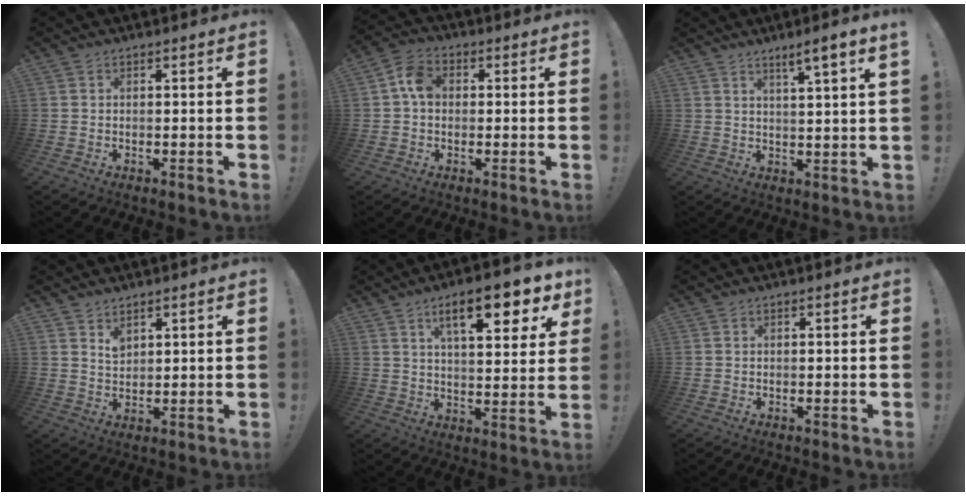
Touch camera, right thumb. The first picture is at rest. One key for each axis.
{"total": 7.0, "fx": 0.4, "fy": 5.3, "fz": 4.6, "tx": -0.077, "ty": 0.016, "tz": 0.008}
{"total": 5.2, "fx": 3.3, "fy": -1.1, "fz": 3.8, "tx": -0.052, "ty": -0.021, "tz": 0.047}
{"total": 3.2, "fx": 2.5, "fy": 1.6, "fz": 1.3, "tx": -0.011, "ty": -0.020, "tz": 0.043}
{"total": 14.7, "fx": 7.6, "fy": 4.5, "fz": 11.8, "tx": -0.176, "ty": -0.030, "tz": 0.117}
{"total": 0.0}